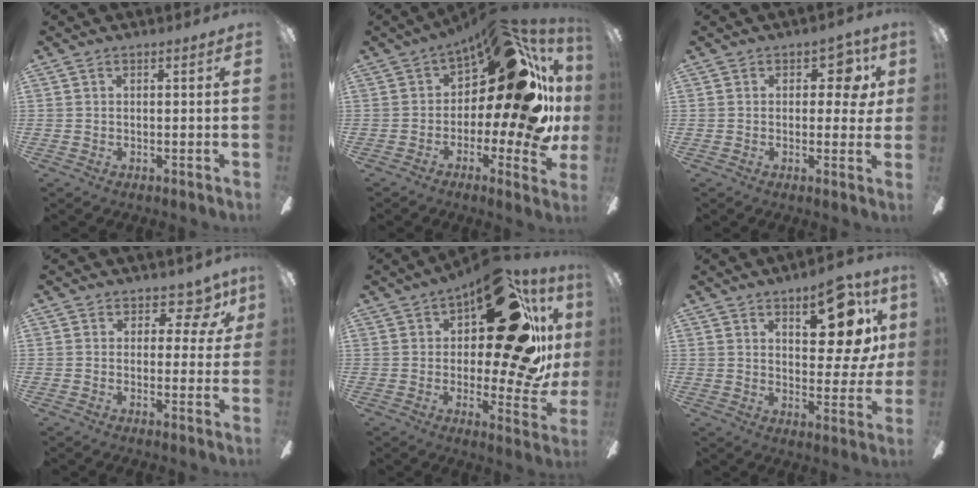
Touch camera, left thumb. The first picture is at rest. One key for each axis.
{"total": 21.1, "fx": 5.4, "fy": 9.0, "fz": 18.3, "tx": -0.250, "ty": -0.033, "tz": 0.085}
{"total": 6.8, "fx": 2.2, "fy": 4.1, "fz": 5.0, "tx": -0.053, "ty": 0.000, "tz": 0.032}
{"total": 7.4, "fx": 4.1, "fy": 4.4, "fz": 4.3, "tx": -0.040, "ty": -0.022, "tz": 0.068}
{"total": 24.3, "fx": 9.9, "fy": 9.0, "fz": 20.3, "tx": -0.269, "ty": -0.070, "tz": 0.161}
{"total": 14.1, "fx": 7.7, "fy": 5.8, "fz": 10.3, "tx": -0.123, "ty": -0.038, "tz": 0.125}